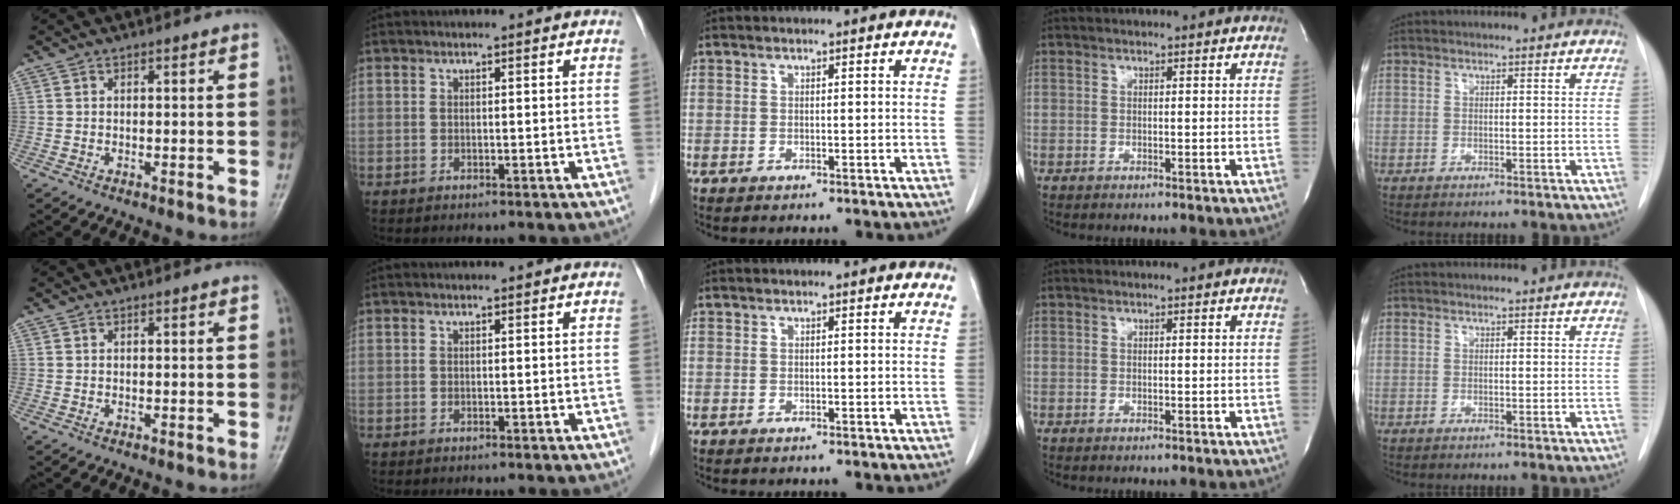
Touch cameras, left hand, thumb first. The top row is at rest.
{}